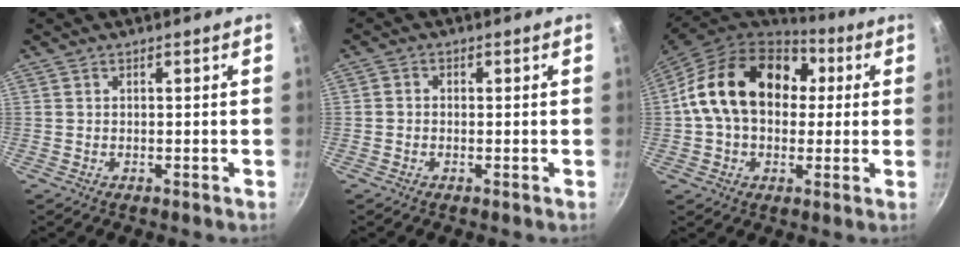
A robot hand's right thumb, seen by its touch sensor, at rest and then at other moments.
{"total": 1.2, "force": [-0.3, 1.0, 0.6], "torque": [-0.012, 0.006, -0.010]}
{"total": 20.7, "force": [3.6, 14.9, 13.9], "torque": [-0.214, 0.033, 0.048]}